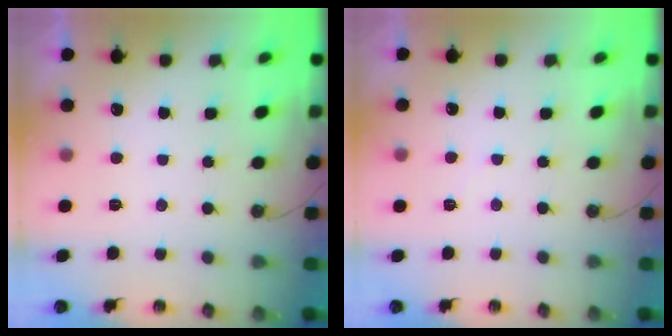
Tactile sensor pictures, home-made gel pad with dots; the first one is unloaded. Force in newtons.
{"total": 2.4, "press": 2.4, "slide": 0.4}